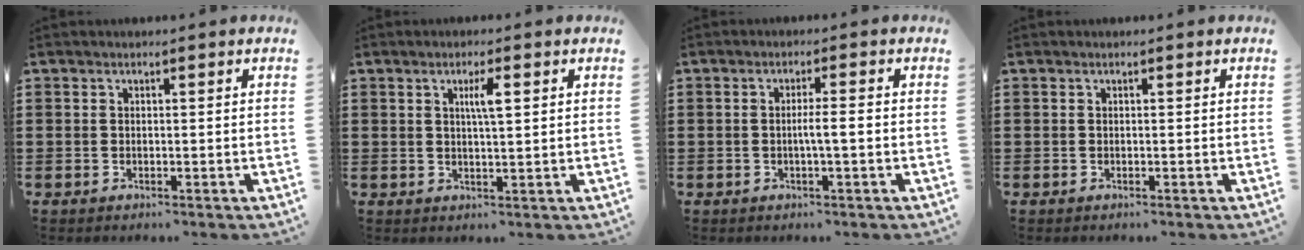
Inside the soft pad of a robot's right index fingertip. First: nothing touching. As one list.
[{"total": 3.3, "force": [1.0, 0.6, 3.1], "torque": [-0.064, 0.006, 0.014]}, {"total": 2.7, "force": [-0.4, 0.1, 2.7], "torque": [-0.046, -0.004, -0.009]}, {"total": 0.0}]